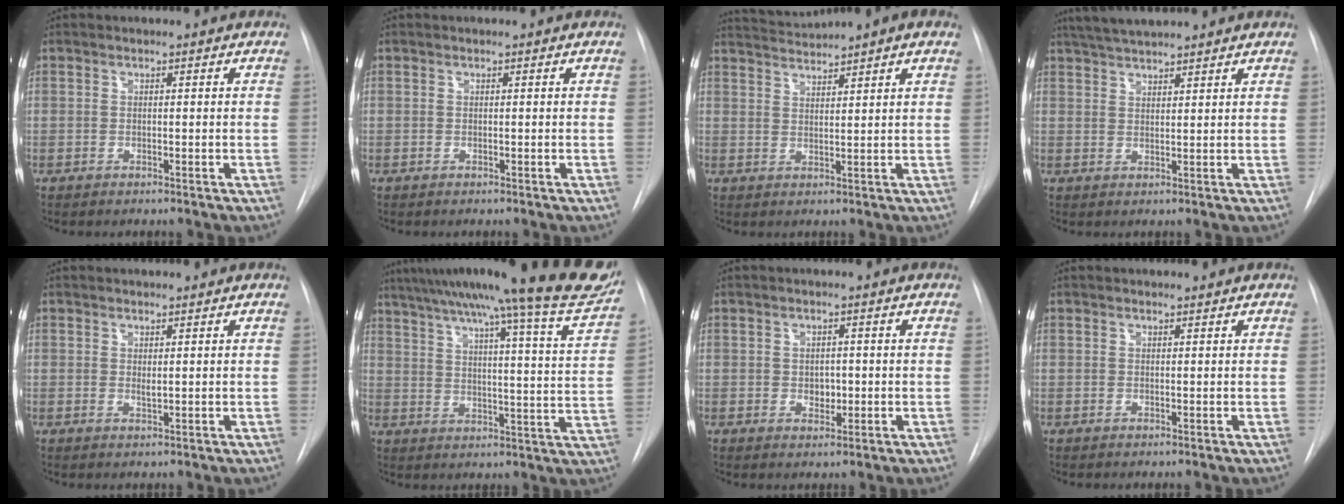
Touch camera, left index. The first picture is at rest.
{"total": 0.0}
{"total": 4.3, "force": [4.0, -0.5, 1.5], "torque": [-0.030, 0.012, 0.073]}
{"total": 6.3, "force": [5.8, 0.3, 2.5], "torque": [-0.048, 0.029, 0.100]}
{"total": 0.7, "force": [0.3, 0.3, 0.6], "torque": [-0.011, -0.008, 0.005]}
{"total": 28.4, "force": [23.8, 0.9, 15.5], "torque": [-0.234, -0.049, 0.298]}
{"total": 2.1, "force": [-0.2, 1.6, 1.4], "torque": [-0.017, -0.002, 0.000]}
{"total": 0.5, "force": [0.5, 0.1, -0.1], "torque": [-0.003, 0.001, 0.008]}